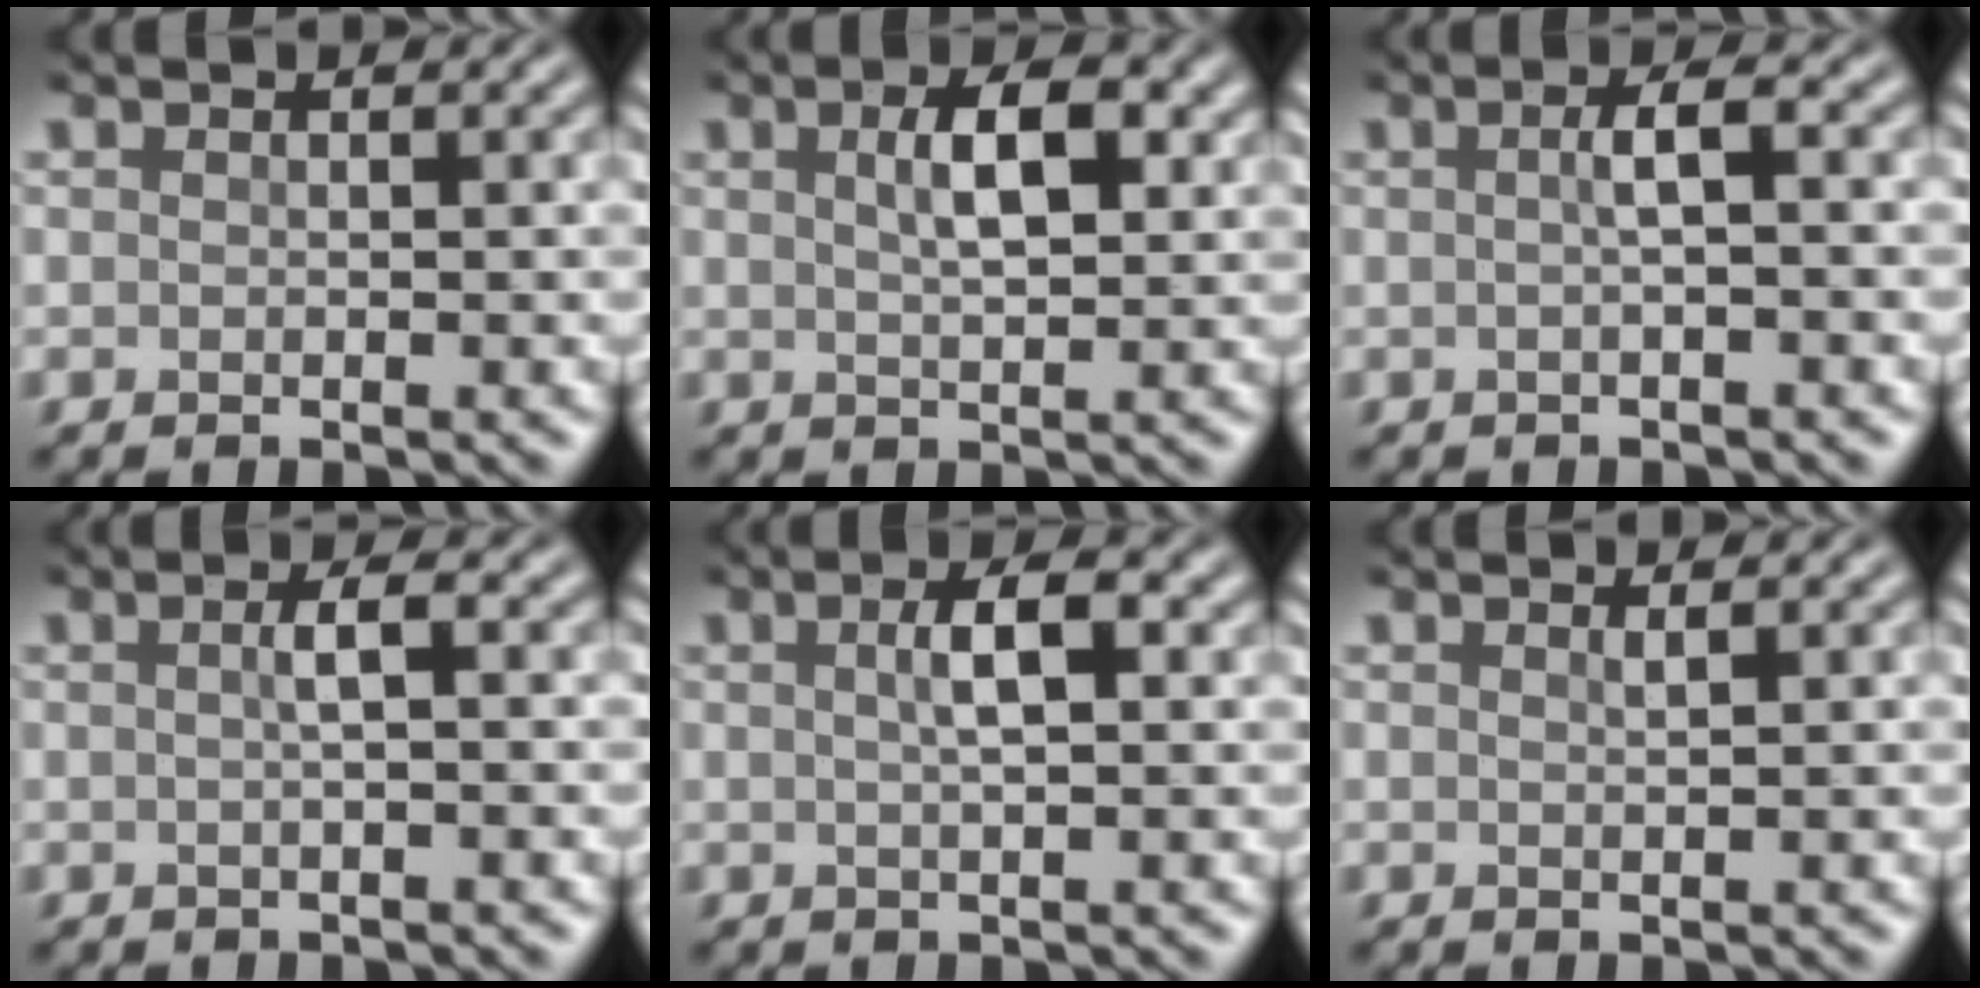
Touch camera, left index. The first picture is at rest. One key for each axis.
{"total": 3.9, "fx": 1.3, "fy": 1.4, "fz": 3.4, "tx": -0.065, "ty": 0.007, "tz": 0.023}
{"total": 2.1, "fx": 0.1, "fy": 0.4, "fz": 2.0, "tx": -0.036, "ty": 0.008, "tz": 0.000}
{"total": 1.8, "fx": 0.1, "fy": 0.3, "fz": 1.7, "tx": -0.031, "ty": 0.007, "tz": 0.000}
{"total": 2.7, "fx": 0.6, "fy": 0.6, "fz": 2.6, "tx": -0.044, "ty": 0.010, "tz": 0.008}
{"total": 0.7, "fx": 0.4, "fy": 0.2, "fz": 0.5, "tx": -0.002, "ty": 0.000, "tz": 0.006}